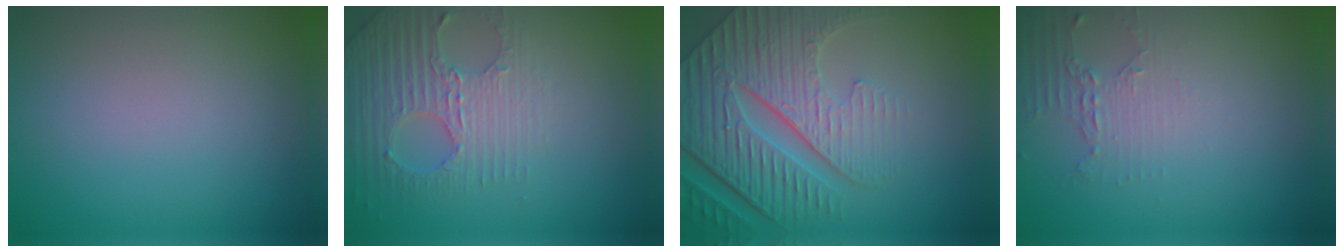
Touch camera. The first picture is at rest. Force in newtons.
{"total": 3.1, "press": 3.0, "slide": 0.6}
{"total": 8.2, "press": 6.3, "slide": 5.2}
{"total": 2.1, "press": 1.5, "slide": 1.4}